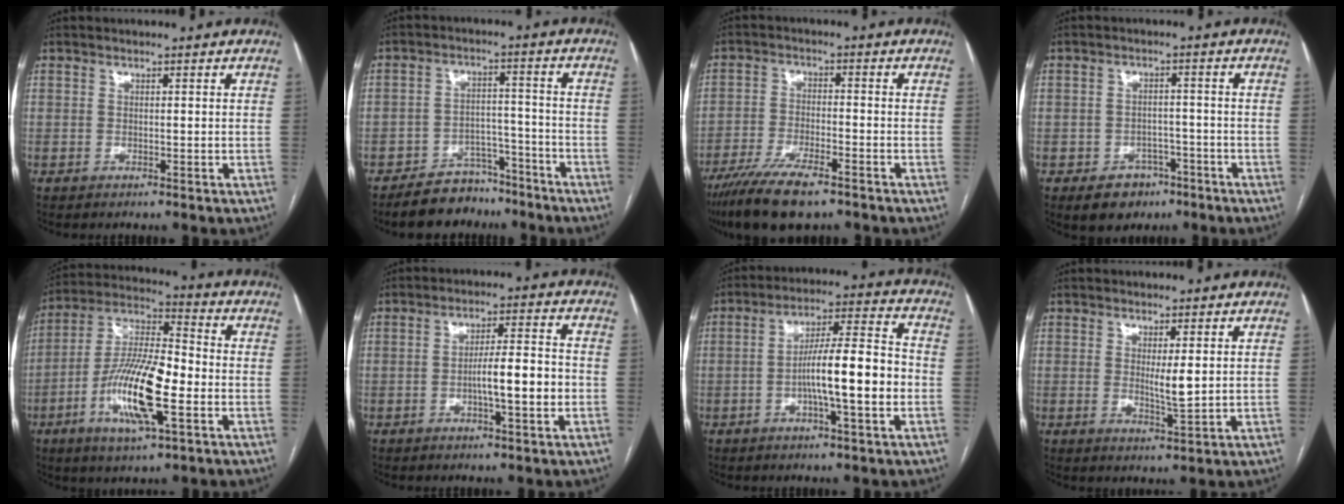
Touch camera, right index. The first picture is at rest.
{"total": 8.0, "force": [-6.8, 4.1, 1.0], "torque": [-0.004, 0.026, -0.109]}
{"total": 11.1, "force": [-8.1, 2.6, 7.1], "torque": [-0.124, -0.024, -0.139]}
{"total": 5.8, "force": [-3.3, 4.3, 1.9], "torque": [-0.025, 0.010, -0.039]}
{"total": 15.4, "force": [-4.5, 3.3, 14.3], "torque": [-0.284, -0.002, -0.083]}
{"total": 7.7, "force": [-1.7, 0.9, 7.4], "torque": [-0.121, 0.013, -0.027]}
{"total": 12.4, "force": [-2.6, 1.2, 12.1], "torque": [-0.200, 0.016, -0.046]}
{"total": 3.3, "force": [0.6, 0.3, 3.3], "torque": [-0.059, -0.010, 0.014]}